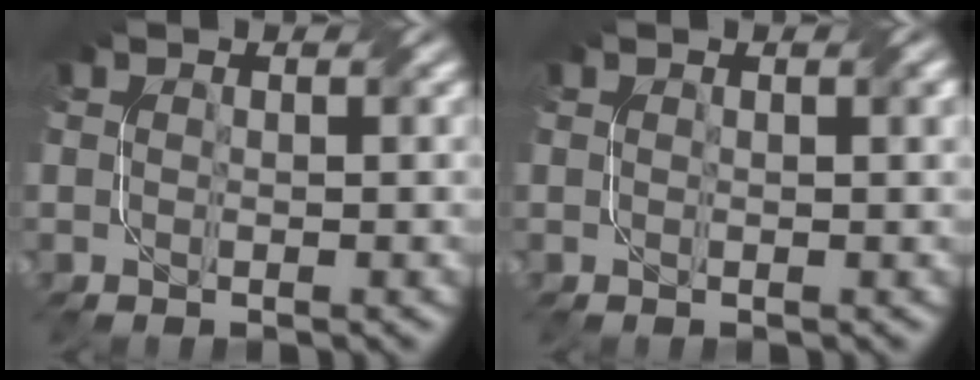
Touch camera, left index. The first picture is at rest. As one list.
[{"total": 0.6, "force": [0.4, 0.0, 0.4], "torque": [-0.007, 0.001, 0.006]}]